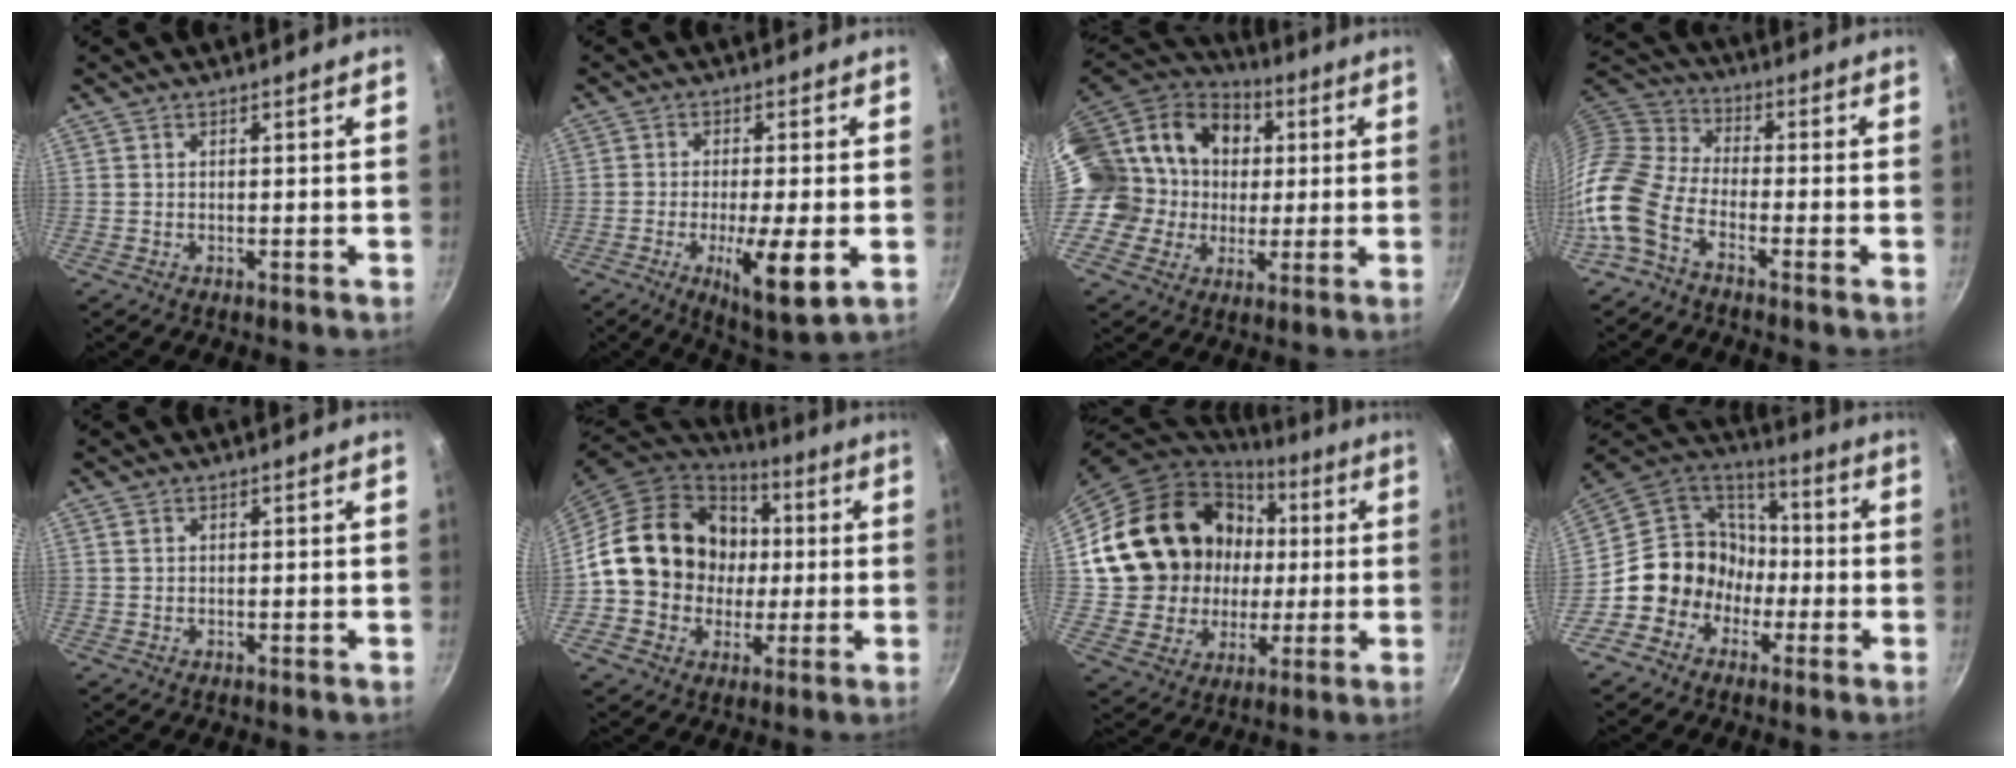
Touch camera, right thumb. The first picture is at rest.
{"total": 10.2, "force": [-2.7, 2.3, 9.6], "torque": [-0.157, -0.006, -0.040]}
{"total": 21.7, "force": [3.0, 19.1, 9.9], "torque": [-0.159, 0.026, 0.050]}
{"total": 11.9, "force": [-6.1, 6.9, 7.6], "torque": [-0.152, 0.056, -0.147]}
{"total": 0.9, "force": [0.4, 0.7, 0.5], "torque": [-0.007, 0.001, 0.007]}
{"total": 19.6, "force": [1.0, 17.0, 9.7], "torque": [-0.137, 0.028, 0.019]}
{"total": 23.3, "force": [4.1, 19.6, 12.0], "torque": [-0.198, 0.032, 0.094]}
{"total": 14.5, "force": [-3.9, 13.0, 5.1], "torque": [-0.027, 0.066, -0.076]}